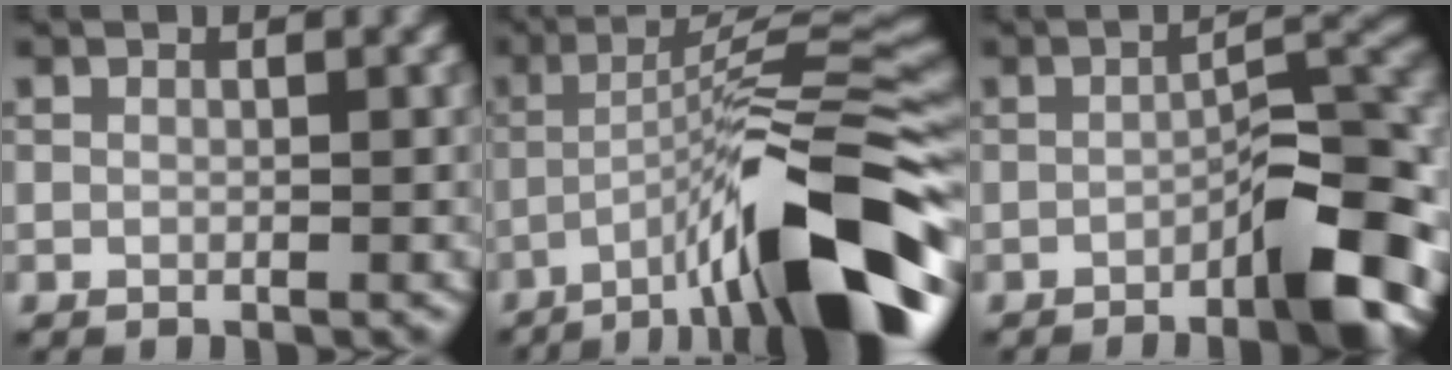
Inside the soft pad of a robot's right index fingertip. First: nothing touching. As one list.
[{"total": 14.7, "force": [-7.8, 3.0, 12.0], "torque": [-0.186, 0.016, -0.122]}, {"total": 8.8, "force": [-4.1, 2.2, 7.5], "torque": [-0.093, 0.018, -0.064]}]